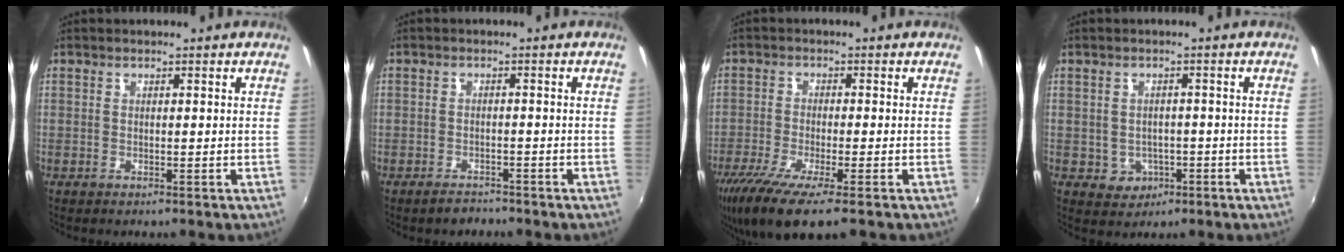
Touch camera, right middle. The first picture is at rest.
{"total": 2.4, "force": [-2.1, 1.1, 0.4], "torque": [-0.016, 0.002, -0.033]}
{"total": 11.0, "force": [-7.4, 1.6, 8.0], "torque": [-0.174, -0.045, -0.132]}
{"total": 4.3, "force": [-1.2, 4.0, 1.1], "torque": [-0.032, 0.005, -0.005]}